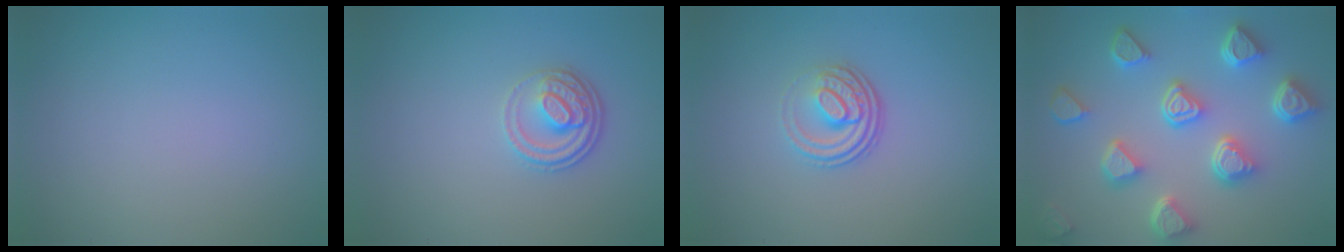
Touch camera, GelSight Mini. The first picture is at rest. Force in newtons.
{"total": 2.8, "press": 2.3, "slide": 1.7}
{"total": 3.5, "press": 2.4, "slide": 2.5}
{"total": 7.2, "press": 5.8, "slide": 4.3}